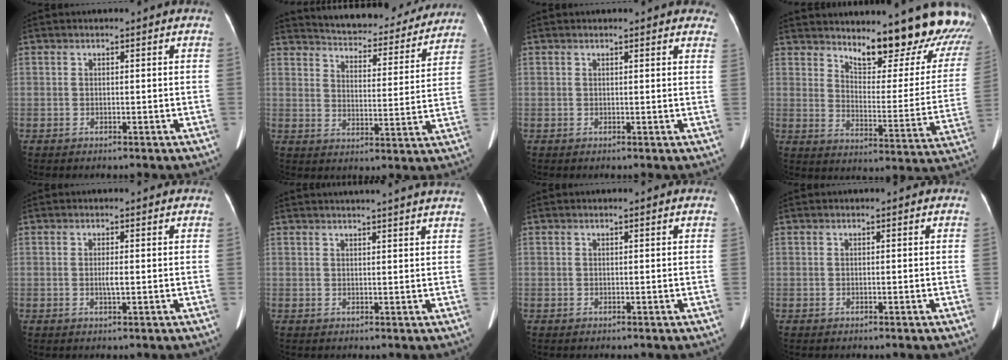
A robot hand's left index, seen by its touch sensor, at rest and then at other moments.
{"total": 21.5, "force": [19.8, 5.1, 6.6], "torque": [-0.093, -0.038, 0.246]}
{"total": 8.1, "force": [7.2, 1.9, 3.0], "torque": [-0.012, -0.014, 0.058]}
{"total": 20.6, "force": [18.6, 4.0, 7.8], "torque": [-0.086, -0.099, 0.223]}
{"total": 1.3, "force": [-0.3, 0.1, 1.3], "torque": [-0.027, -0.012, -0.008]}
{"total": 12.7, "force": [11.7, -0.7, 5.1], "torque": [-0.079, -0.019, 0.130]}
{"total": 0.5, "force": [0.4, 0.0, 0.3], "torque": [-0.006, -0.005, 0.003]}
{"total": 0.0}